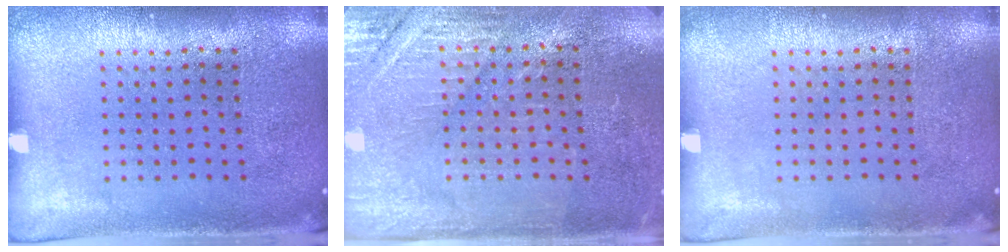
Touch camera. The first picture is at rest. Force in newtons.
{"total": 2.8, "press": 2.8, "slide": 0.4}
{"total": 0.0}